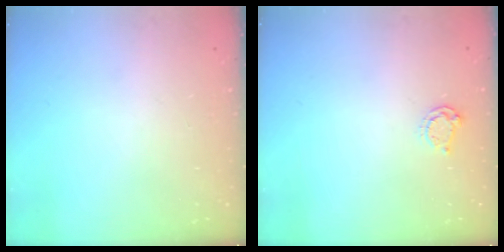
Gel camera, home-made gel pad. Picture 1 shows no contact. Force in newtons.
{"total": 4.3, "press": 4.2, "slide": 0.6}